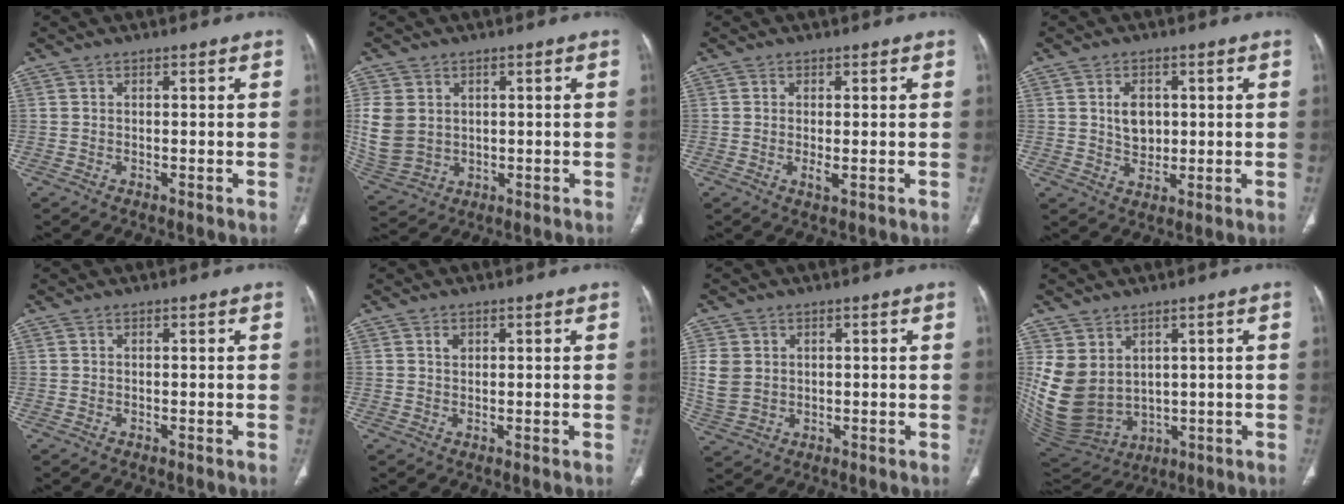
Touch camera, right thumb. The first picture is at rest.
{"total": 9.8, "force": [1.3, 7.9, 5.6], "torque": [-0.116, -0.006, 0.041]}
{"total": 2.0, "force": [-0.3, 0.7, 1.8], "torque": [-0.038, -0.006, -0.004]}
{"total": 5.3, "force": [1.0, 3.9, 3.5], "torque": [-0.039, -0.007, 0.021]}
{"total": 0.0}
{"total": 1.3, "force": [0.7, 0.9, 0.6], "torque": [-0.005, -0.003, 0.012]}
{"total": 6.3, "force": [1.1, 5.2, 3.4], "torque": [-0.067, -0.002, 0.030]}
{"total": 14.9, "force": [2.6, 11.4, 9.3], "torque": [-0.192, -0.018, 0.090]}